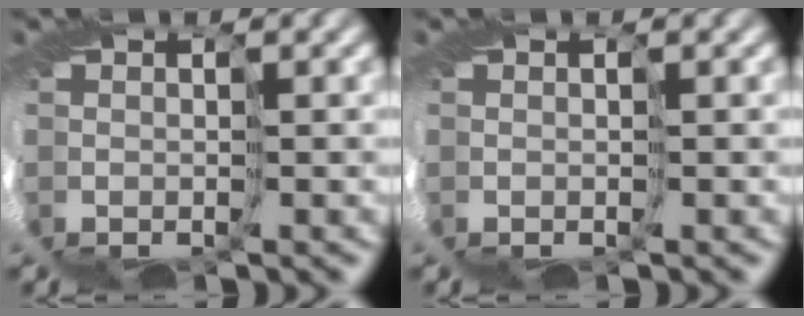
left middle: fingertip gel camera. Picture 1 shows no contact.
{"total": 0.0}